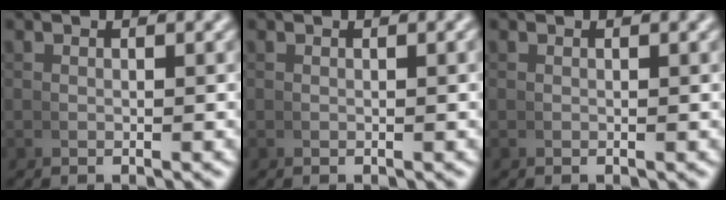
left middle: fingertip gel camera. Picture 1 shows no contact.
{"total": 0.0}
{"total": 0.0}